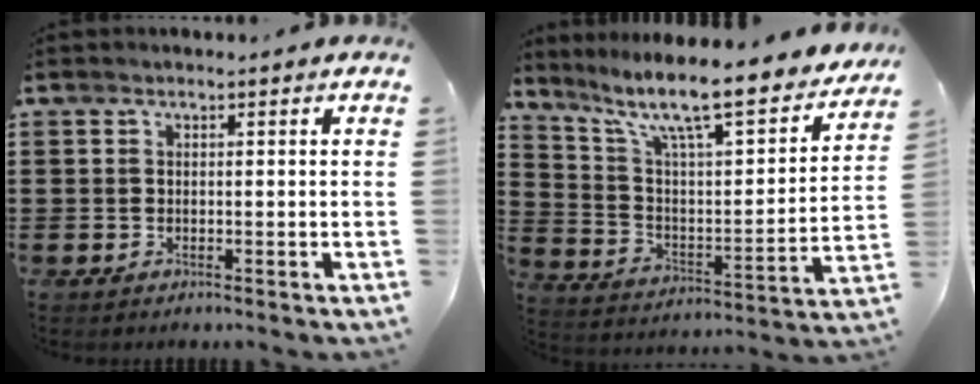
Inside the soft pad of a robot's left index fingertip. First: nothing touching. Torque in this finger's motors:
{"motor_torque": [2.14, 0.00, 0.61, 0.21]}